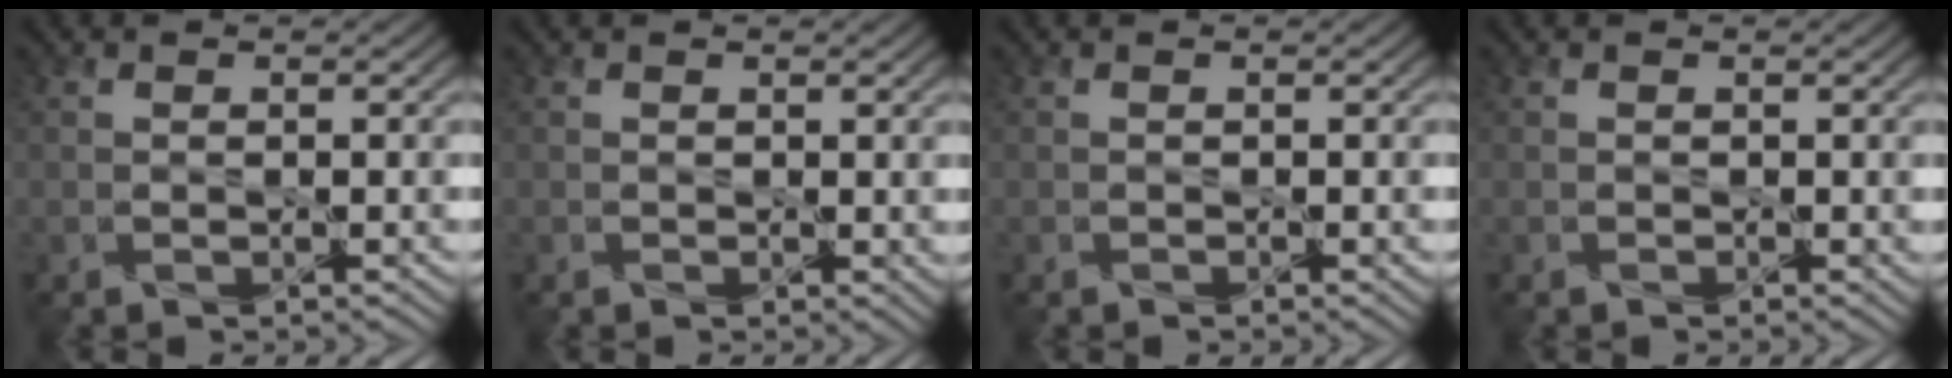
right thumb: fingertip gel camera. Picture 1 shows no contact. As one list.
[{"total": 0.9, "force": [0.5, 0.5, 0.5], "torque": [-0.007, -0.001, 0.009]}, {"total": 0.0}, {"total": 0.0}]